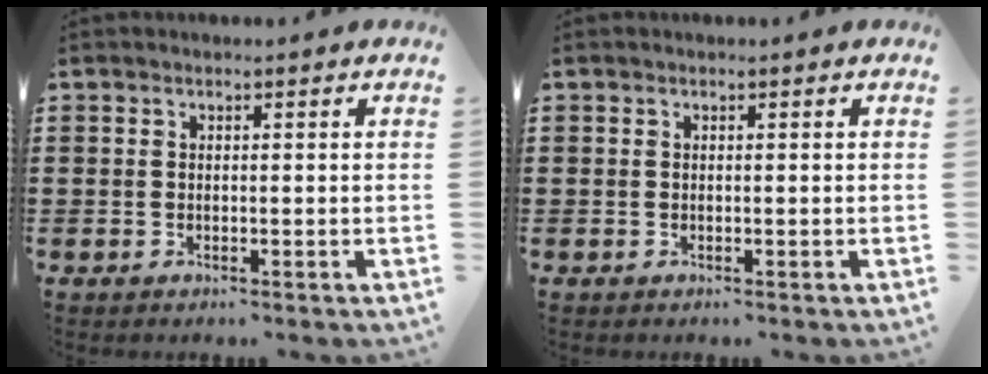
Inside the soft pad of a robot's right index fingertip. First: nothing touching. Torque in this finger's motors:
{"motor_torque": [-0.08, 2.04, 0.00, 0.00]}